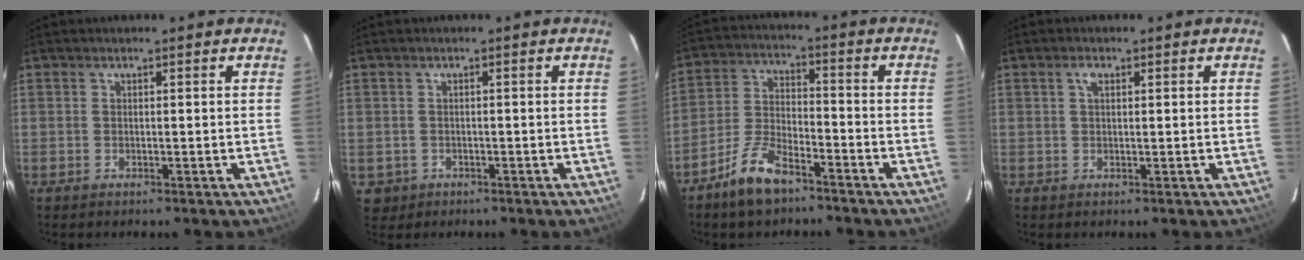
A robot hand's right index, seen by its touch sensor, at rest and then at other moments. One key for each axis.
{"total": 3.3, "fx": -0.7, "fy": 3.1, "fz": 0.7, "tx": -0.017, "ty": 0.001, "tz": -0.002}
{"total": 9.1, "fx": -6.7, "fy": 3.3, "fz": 5.3, "tx": -0.118, "ty": 0.005, "tz": -0.127}
{"total": 1.5, "fx": 0.6, "fy": 0.8, "fz": 1.2, "tx": -0.023, "ty": 0.005, "tz": 0.010}